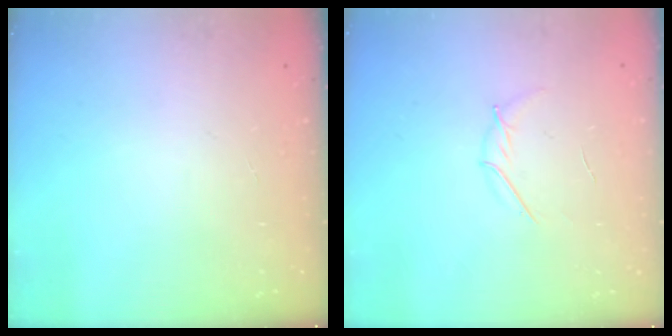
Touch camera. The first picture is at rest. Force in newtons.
{"total": 3.8, "press": 3.6, "slide": 1.1}